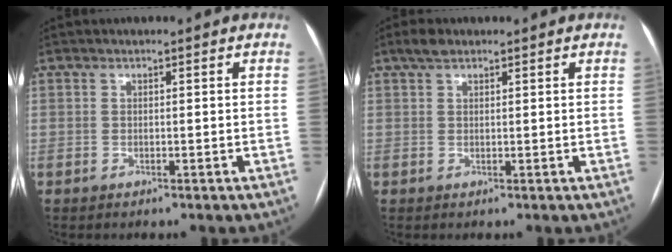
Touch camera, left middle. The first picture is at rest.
{"total": 2.2, "force": [1.6, 0.9, 1.2], "torque": [-0.026, 0.014, 0.030]}